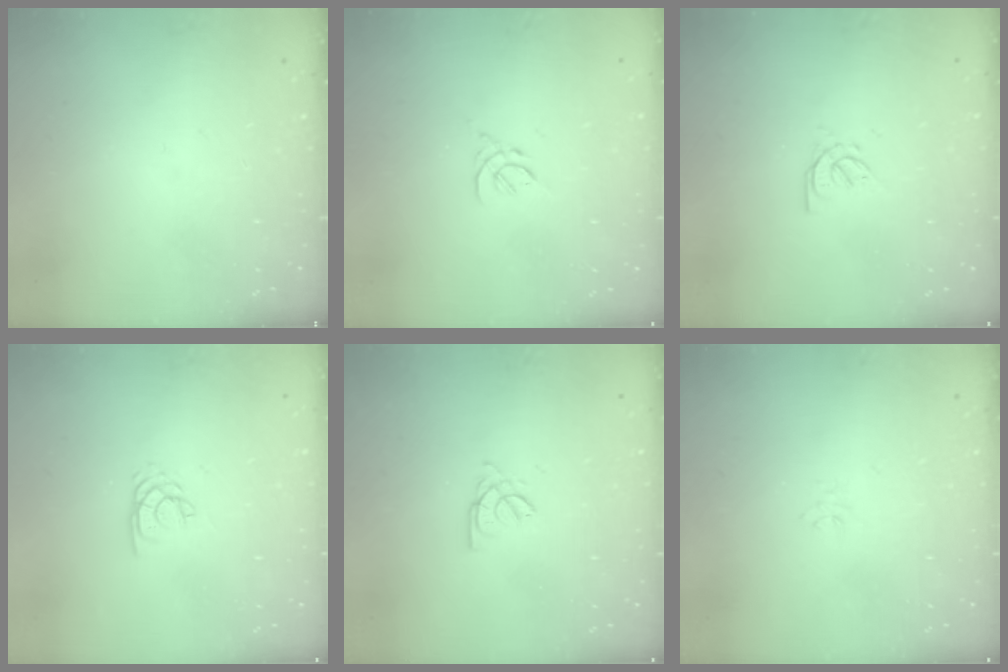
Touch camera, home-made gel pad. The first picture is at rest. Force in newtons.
{"total": 2.6, "press": 2.5, "slide": 0.7}
{"total": 3.2, "press": 3.0, "slide": 0.9}
{"total": 1.9, "press": 1.8, "slide": 0.3}
{"total": 2.0, "press": 2.0, "slide": 0.4}
{"total": 2.6, "press": 2.6, "slide": 0.3}